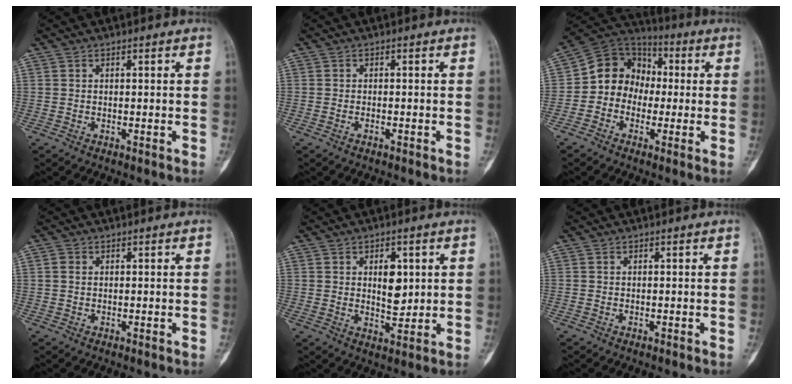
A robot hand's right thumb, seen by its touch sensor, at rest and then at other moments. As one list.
[{"total": 0.6, "force": [-0.4, 0.2, 0.4], "torque": [-0.011, 0.005, -0.007]}, {"total": 11.9, "force": [-0.5, 10.2, 6.1], "torque": [-0.060, 0.037, -0.025]}, {"total": 1.1, "force": [0.2, 0.9, 0.6], "torque": [-0.010, 0.002, 0.003]}, {"total": 6.4, "force": [1.6, 3.5, 5.1], "torque": [-0.057, -0.012, 0.029]}, {"total": 0.0}]